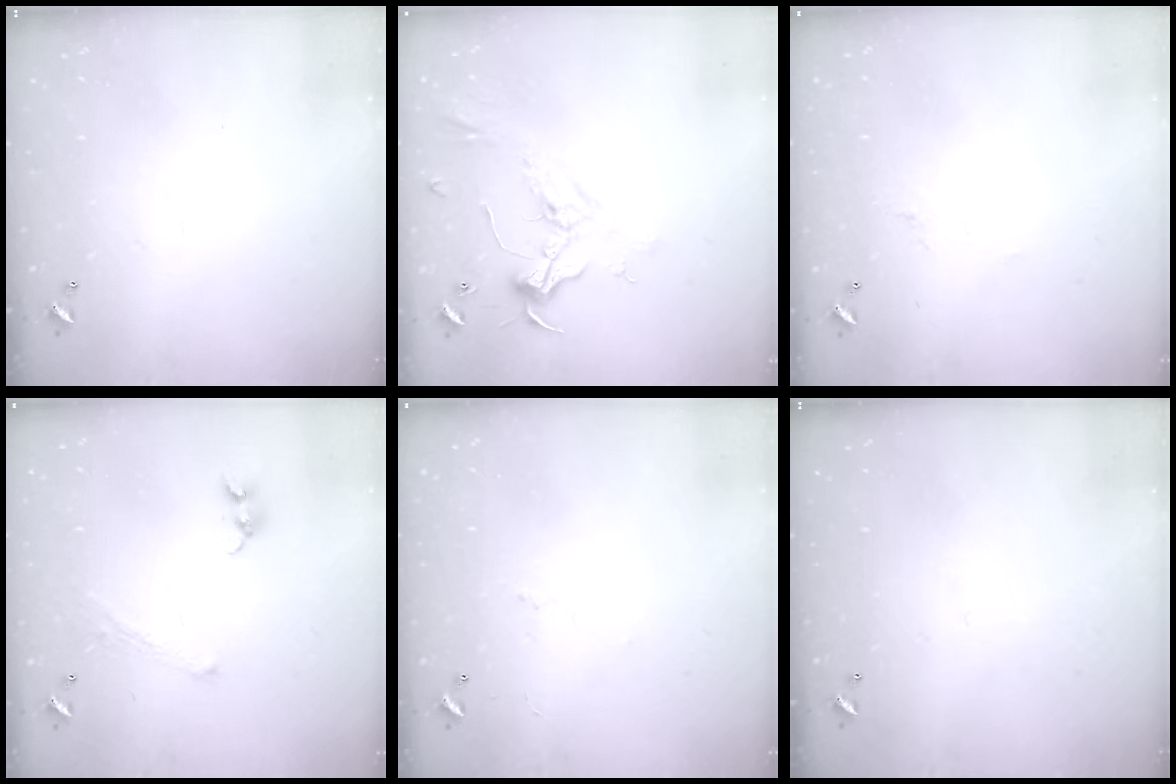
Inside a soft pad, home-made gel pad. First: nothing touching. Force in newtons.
{"total": 2.4, "press": 2.3, "slide": 0.8}
{"total": 1.5, "press": 1.3, "slide": 0.6}
{"total": 1.3, "press": 1.2, "slide": 0.5}
{"total": 1.9, "press": 1.8, "slide": 0.6}
{"total": 0.0}